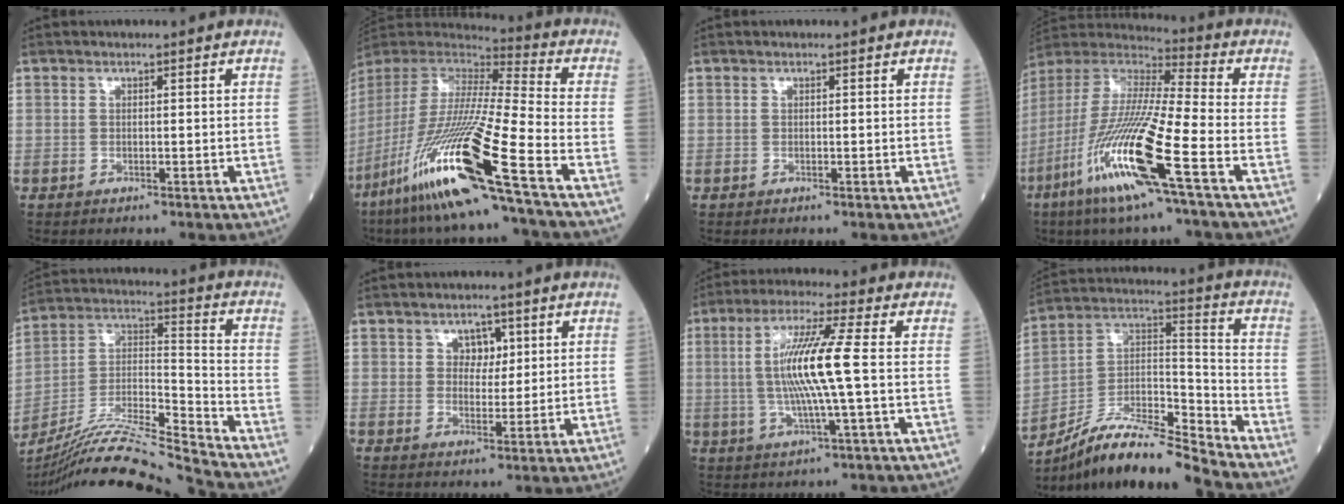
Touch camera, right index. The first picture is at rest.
{"total": 24.8, "force": [-13.8, -0.6, 20.6], "torque": [-0.438, -0.062, -0.270]}
{"total": 0.0}
{"total": 19.7, "force": [-8.6, 0.2, 17.7], "torque": [-0.397, -0.048, -0.179]}
{"total": 19.3, "force": [-17.8, -1.7, 7.3], "torque": [-0.148, 0.008, -0.317]}
{"total": 3.4, "force": [1.5, 2.4, 1.9], "torque": [-0.021, 0.004, 0.022]}
{"total": 10.7, "force": [0.2, -0.6, 10.7], "torque": [-0.214, 0.004, 0.002]}
{"total": 15.5, "force": [-13.9, 0.8, 6.8], "torque": [-0.112, 0.033, -0.250]}